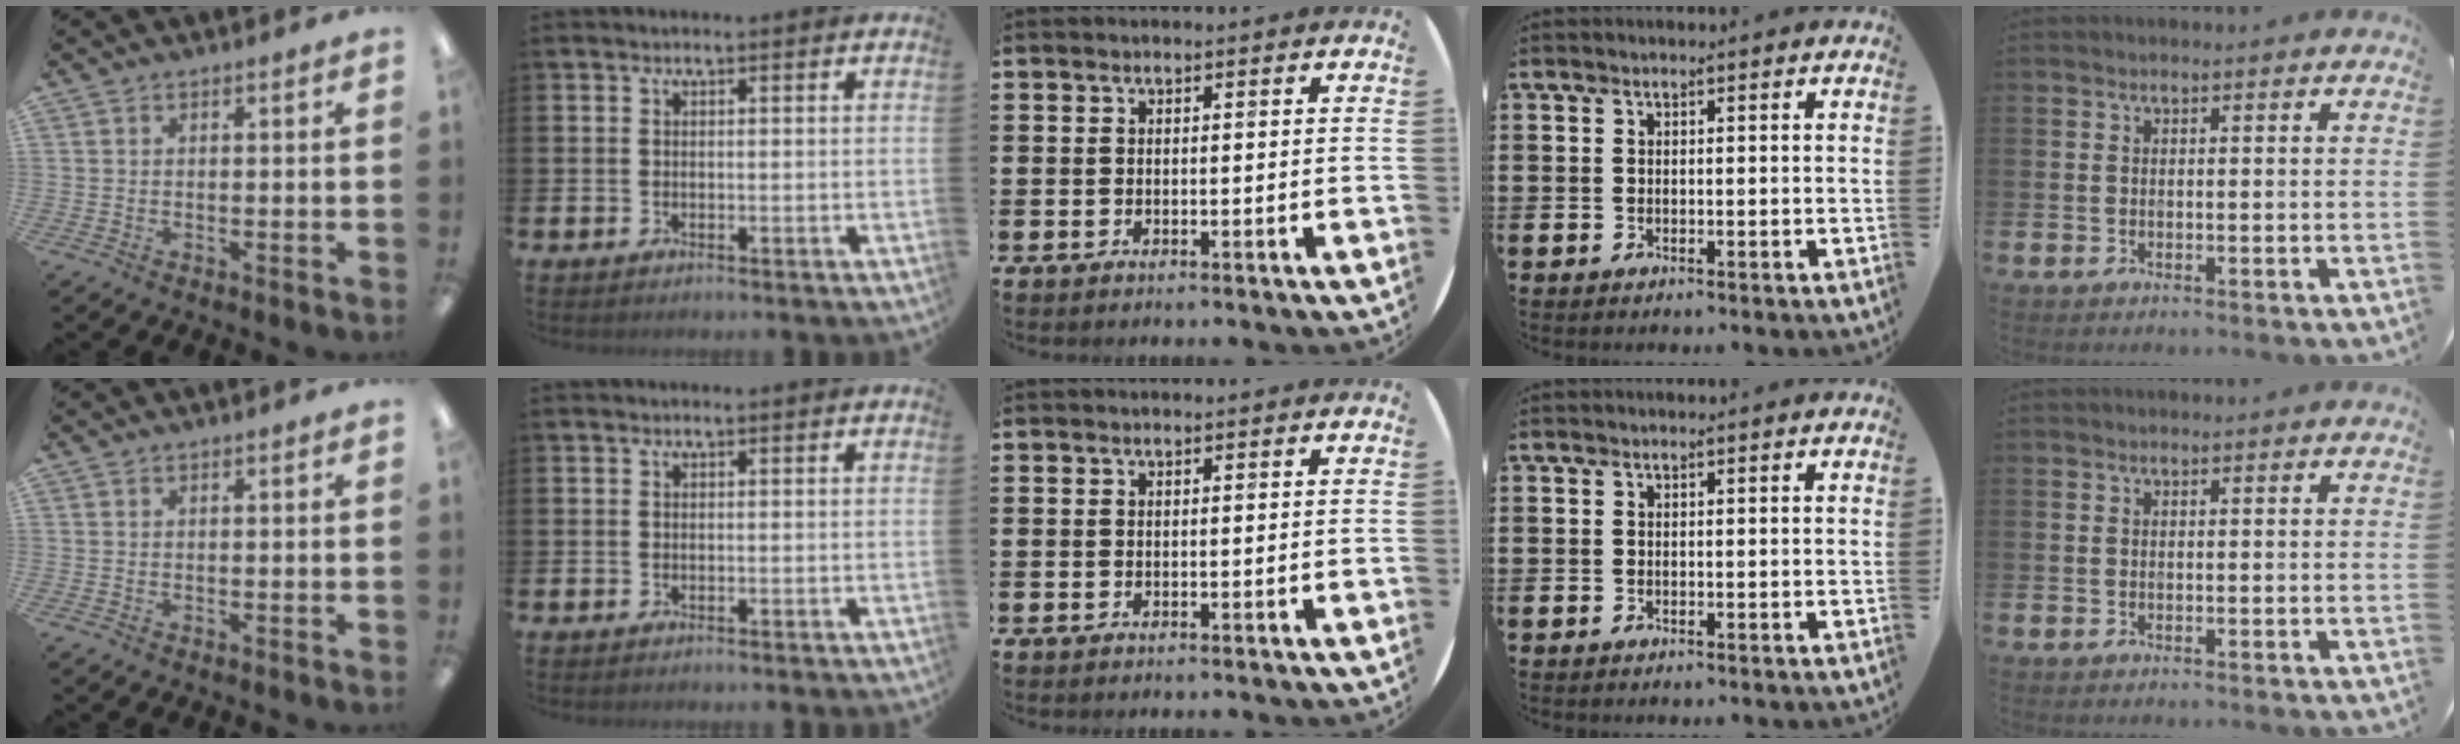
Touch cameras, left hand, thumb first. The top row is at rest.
{}